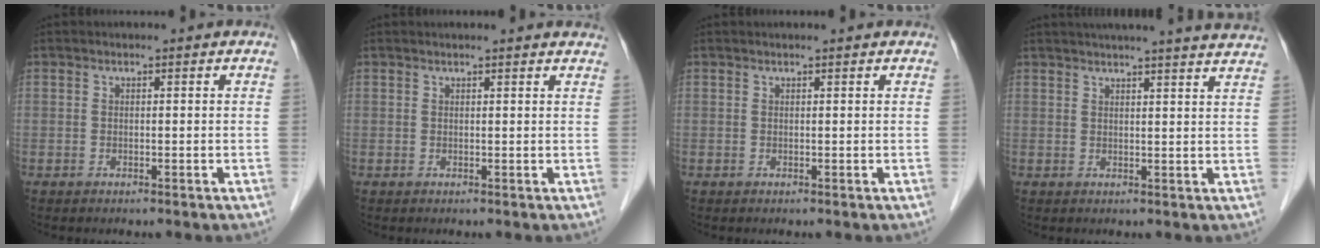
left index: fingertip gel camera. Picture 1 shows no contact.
{"total": 4.7, "force": [4.5, 0.3, 1.5], "torque": [-0.017, 0.017, 0.039]}
{"total": 1.4, "force": [1.3, 0.1, 0.6], "torque": [-0.009, 0.013, 0.017]}
{"total": 18.9, "force": [17.4, 0.0, 7.3], "torque": [-0.108, -0.003, 0.208]}